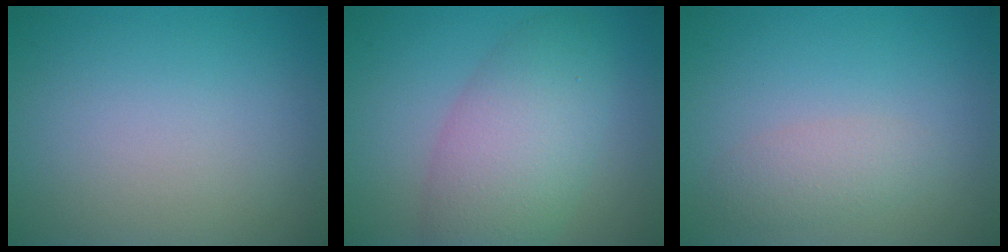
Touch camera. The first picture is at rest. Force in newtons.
{"total": 6.8, "press": 6.8, "slide": 0.2}
{"total": 2.0, "press": 2.0, "slide": 0.1}